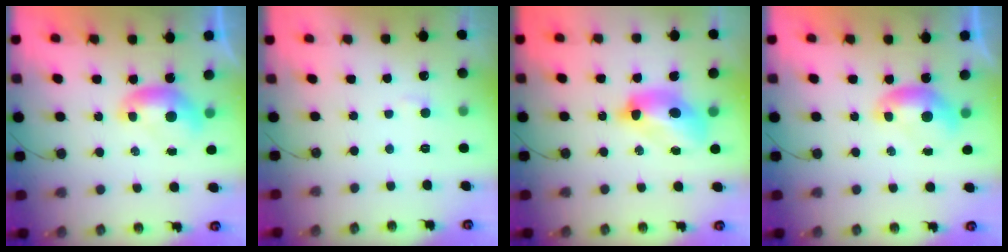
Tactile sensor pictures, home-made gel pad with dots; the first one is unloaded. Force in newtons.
{"total": 2.7, "press": 2.7, "slide": 0.4}
{"total": 8.6, "press": 8.5, "slide": 1.3}
{"total": 0.0}